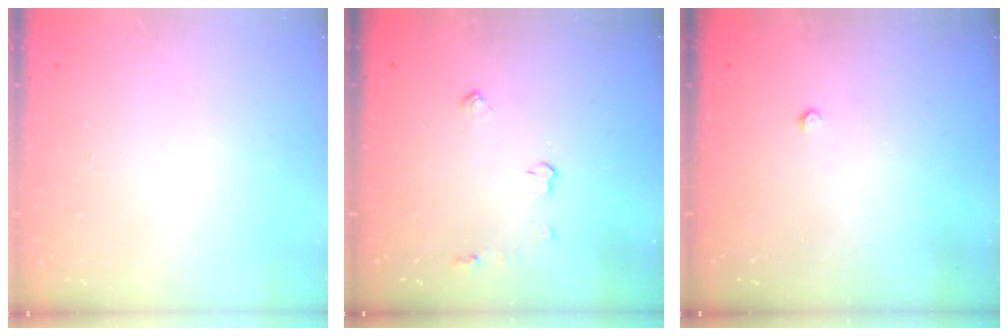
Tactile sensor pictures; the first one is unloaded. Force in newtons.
{"total": 3.7, "press": 3.6, "slide": 0.6}
{"total": 2.3, "press": 2.3, "slide": 0.4}